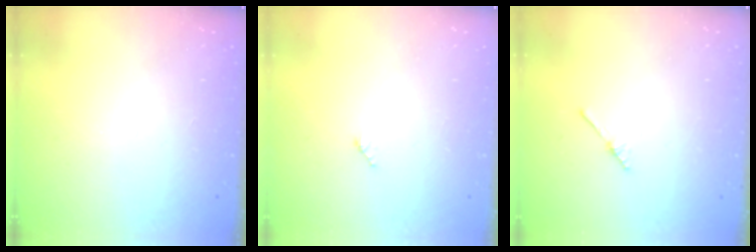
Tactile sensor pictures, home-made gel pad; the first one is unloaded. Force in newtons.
{"total": 2.5, "press": 2.5, "slide": 0.3}
{"total": 1.9, "press": 1.8, "slide": 0.3}